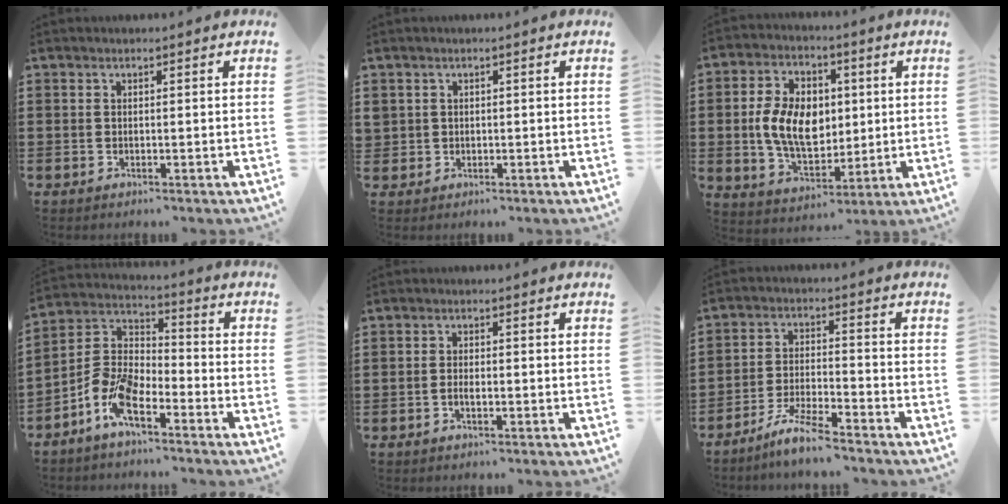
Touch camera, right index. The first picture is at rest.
{"total": 1.1, "force": [0.1, 1.1, -0.1], "torque": [-0.003, 0.006, 0.001]}
{"total": 10.0, "force": [0.3, 6.9, 7.3], "torque": [-0.157, 0.014, 0.004]}
{"total": 9.4, "force": [-6.2, 3.5, 6.2], "torque": [-0.159, -0.009, -0.127]}
{"total": 1.6, "force": [-0.7, 0.5, 1.3], "torque": [-0.025, 0.000, -0.014]}
{"total": 6.2, "force": [-5.5, 0.1, 2.7], "torque": [-0.066, -0.008, -0.109]}